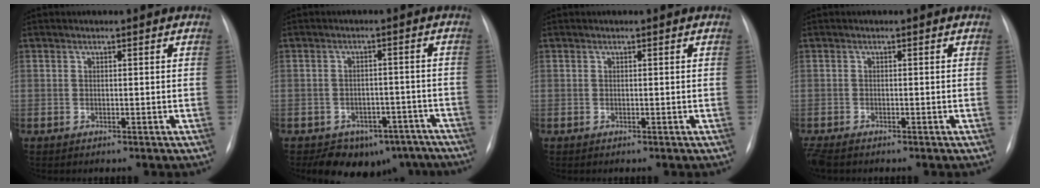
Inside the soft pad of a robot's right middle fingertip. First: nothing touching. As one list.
[{"total": 10.7, "force": [-8.2, 6.4, 2.7], "torque": [-0.015, 0.023, -0.096]}, {"total": 0.0}, {"total": 2.5, "force": [-2.1, 0.7, 1.3], "torque": [-0.028, -0.009, -0.034]}]